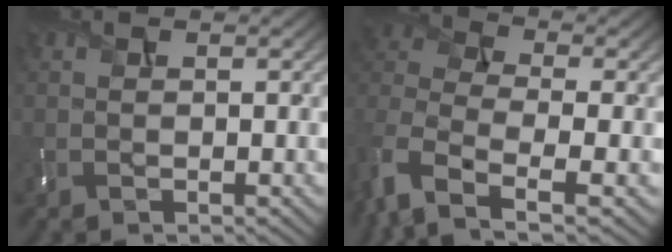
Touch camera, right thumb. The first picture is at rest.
{"total": 9.2, "force": [-4.8, 4.8, 6.3], "torque": [-0.164, -0.018, -0.106]}